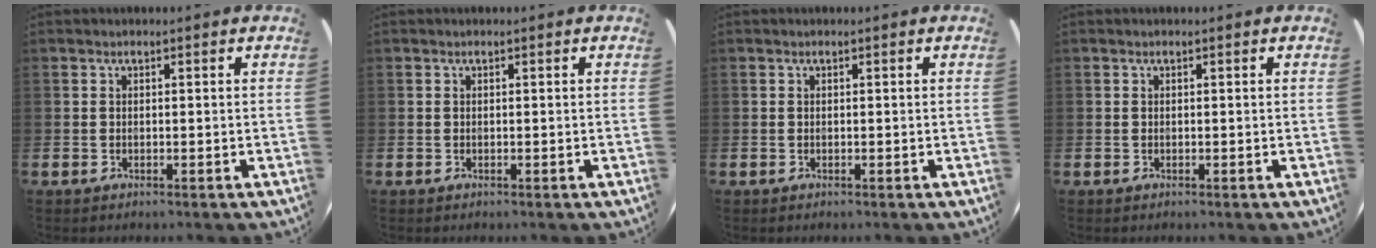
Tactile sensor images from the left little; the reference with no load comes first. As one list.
[{"total": 0.0}, {"total": 0.0}, {"total": 0.0}]